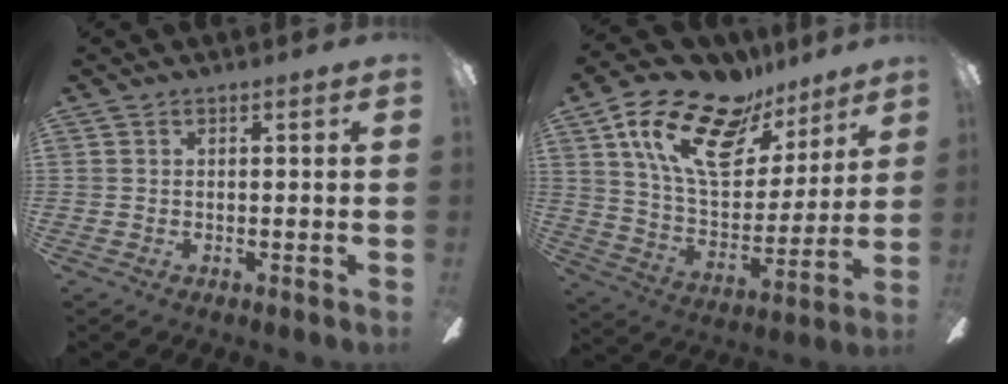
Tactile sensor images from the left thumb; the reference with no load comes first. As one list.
[{"total": 22.2, "force": [13.7, 11.3, 13.3], "torque": [-0.232, -0.065, 0.246]}]